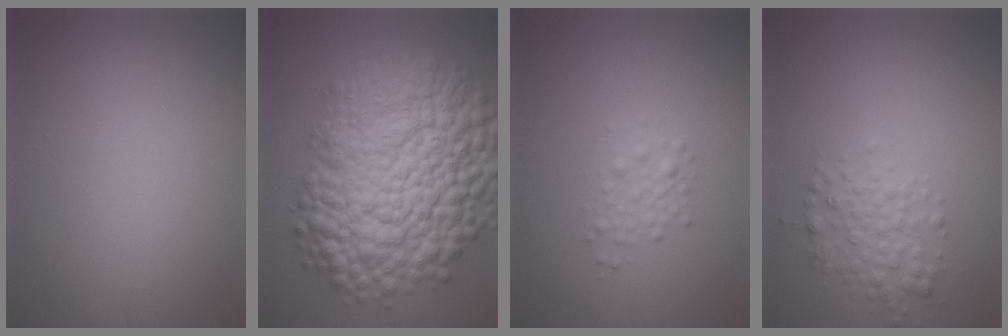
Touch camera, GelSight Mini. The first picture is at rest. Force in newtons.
{"total": 17.5, "press": 17.5, "slide": 0.6}
{"total": 1.5, "press": 1.5, "slide": 0.0}
{"total": 2.9, "press": 2.9, "slide": 0.1}